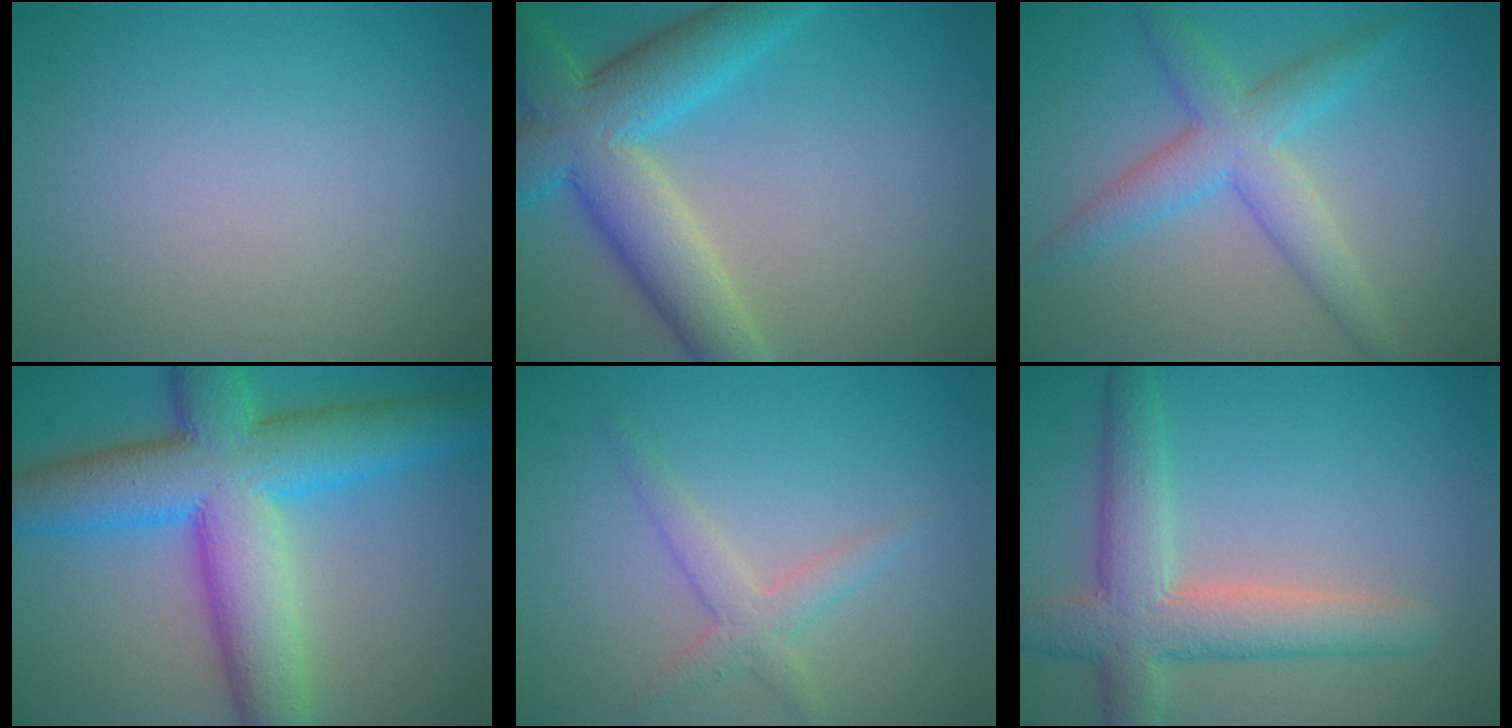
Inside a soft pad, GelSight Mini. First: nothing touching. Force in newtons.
{"total": 8.6, "press": 8.5, "slide": 0.5}
{"total": 4.6, "press": 4.6, "slide": 0.2}
{"total": 11.9, "press": 11.9, "slide": 0.2}
{"total": 2.3, "press": 2.3, "slide": 0.1}
{"total": 6.0, "press": 6.0, "slide": 0.5}